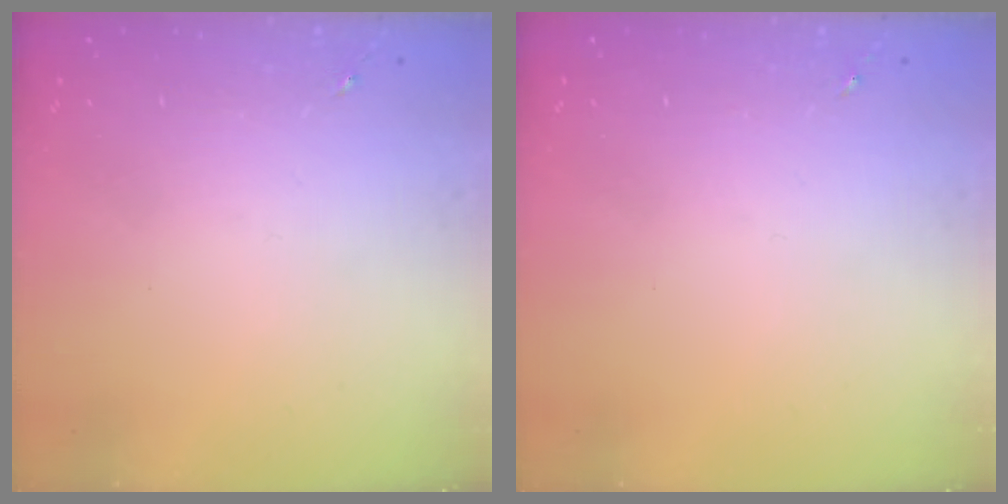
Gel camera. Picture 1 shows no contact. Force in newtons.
{"total": 0.0}